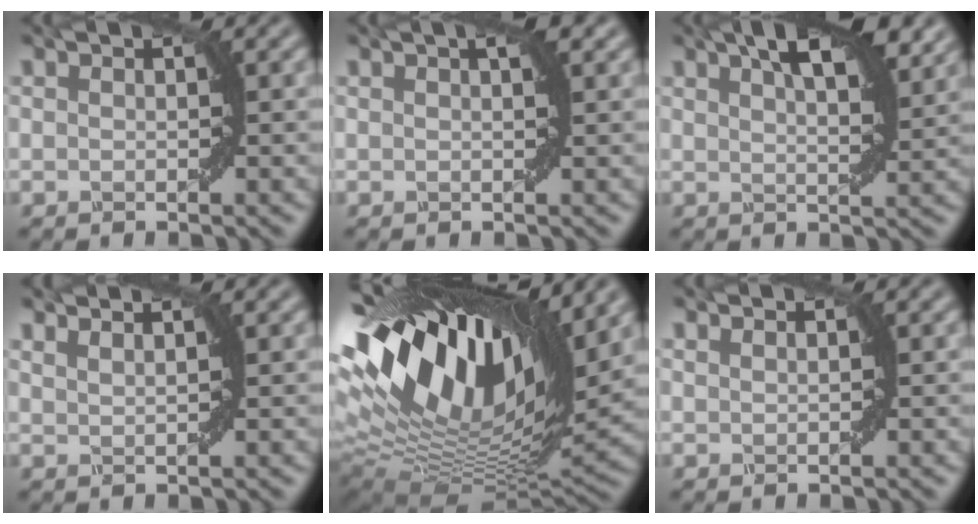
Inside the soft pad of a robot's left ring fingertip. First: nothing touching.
{"total": 1.9, "force": [1.0, 0.6, 1.5], "torque": [-0.006, 0.000, 0.004]}
{"total": 7.7, "force": [4.6, 2.6, 5.6], "torque": [-0.068, 0.023, 0.051]}
{"total": 3.2, "force": [2.6, 1.1, 1.4], "torque": [-0.001, 0.010, 0.009]}
{"total": 17.6, "force": [7.5, 8.1, 13.7], "torque": [-0.262, 0.025, 0.119]}
{"total": 1.5, "force": [1.3, 0.5, 0.6], "torque": [0.004, -0.009, 0.003]}